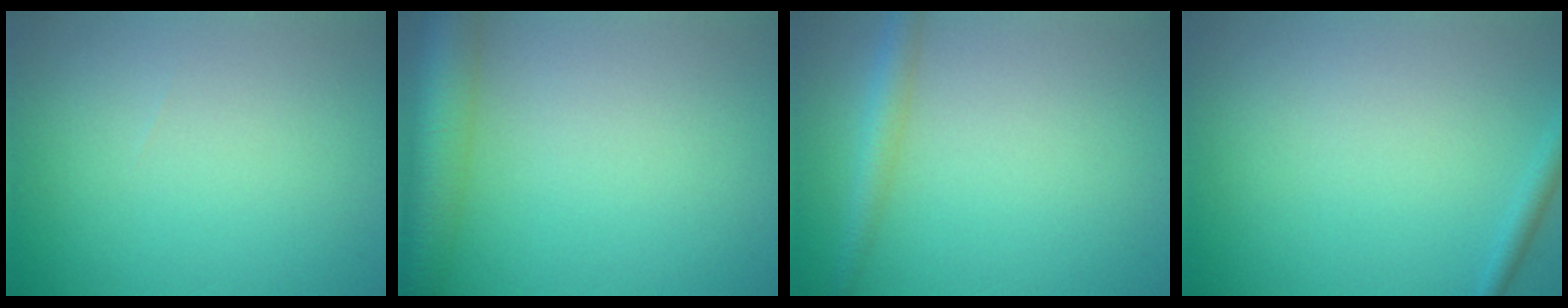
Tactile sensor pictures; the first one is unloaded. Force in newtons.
{"total": 6.1, "press": 6.1, "slide": 0.3}
{"total": 2.3, "press": 2.3, "slide": 0.1}
{"total": 1.2, "press": 1.1, "slide": 0.1}